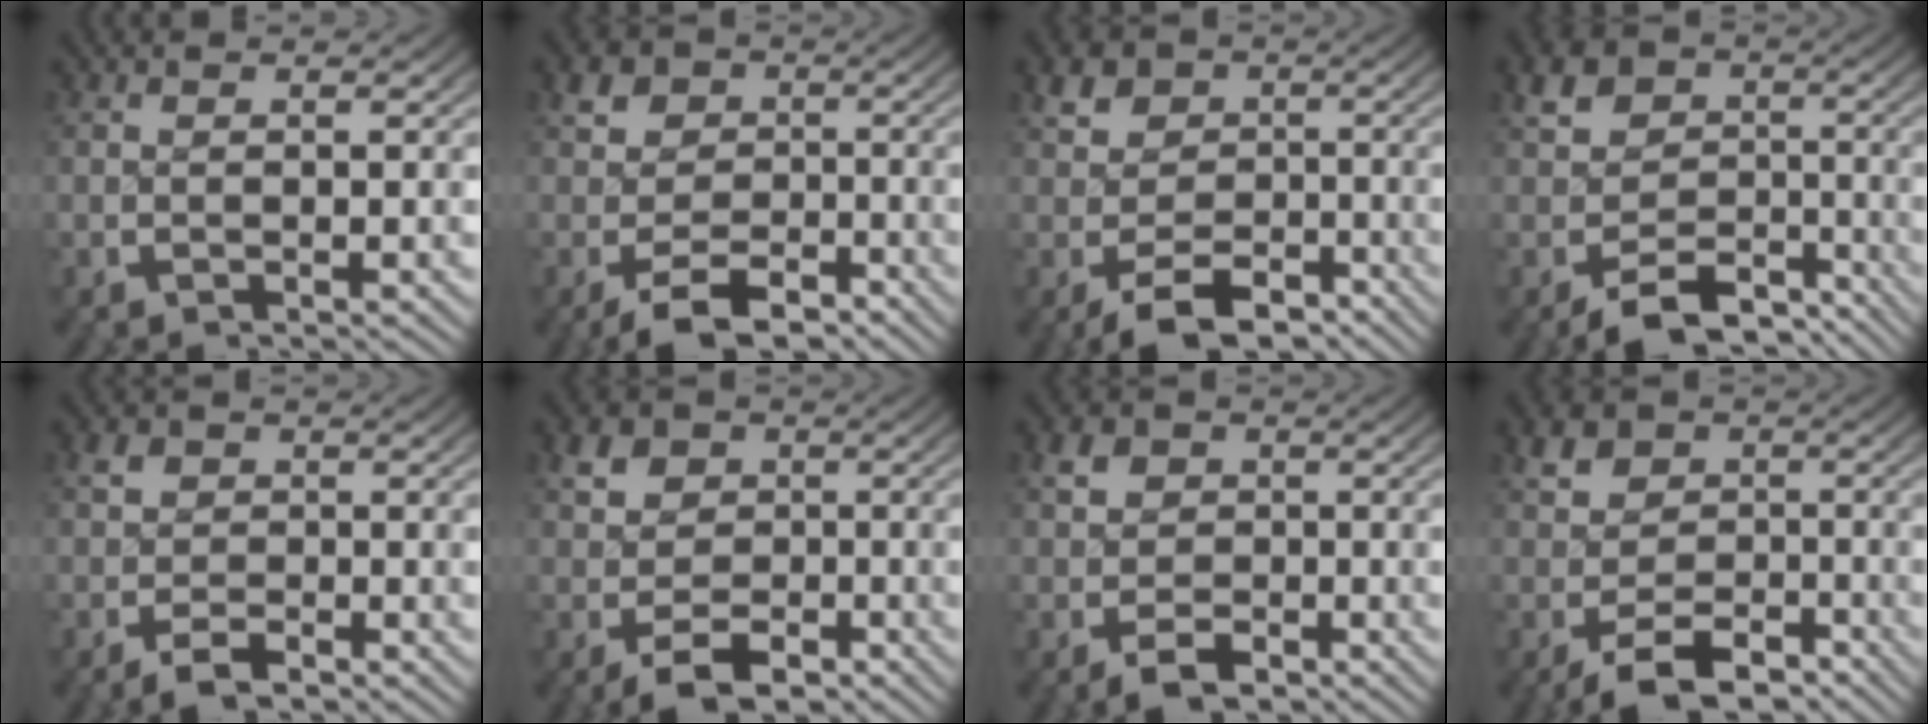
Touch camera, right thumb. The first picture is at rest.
{"total": 5.3, "force": [-2.4, 4.0, 2.7], "torque": [-0.039, -0.026, -0.033]}
{"total": 6.2, "force": [-2.3, 4.8, 3.3], "torque": [-0.050, -0.031, -0.028]}
{"total": 8.3, "force": [-4.2, 6.2, 3.7], "torque": [-0.067, -0.038, -0.059]}
{"total": 2.0, "force": [-1.3, 1.5, 0.5], "torque": [-0.008, -0.010, -0.023]}
{"total": 5.0, "force": [-1.5, 3.9, 2.6], "torque": [-0.038, -0.023, -0.019]}
{"total": 3.4, "force": [-1.3, 2.8, 1.4], "torque": [-0.017, -0.016, -0.020]}
{"total": 5.6, "force": [-2.6, 4.0, 2.9], "torque": [-0.041, -0.025, -0.037]}